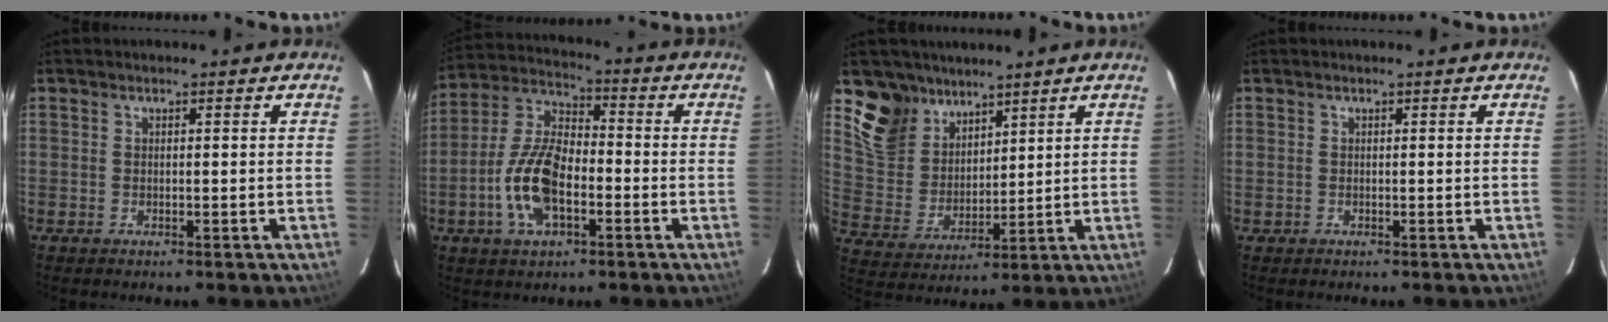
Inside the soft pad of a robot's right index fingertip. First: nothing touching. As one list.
[{"total": 13.0, "force": [-4.3, 6.4, 10.4], "torque": [-0.224, 0.008, -0.083]}, {"total": 11.1, "force": [8.0, 7.3, 2.3], "torque": [-0.059, 0.020, 0.171]}, {"total": 0.6, "force": [-0.1, 0.6, -0.1], "torque": [0.001, 0.002, -0.001]}]